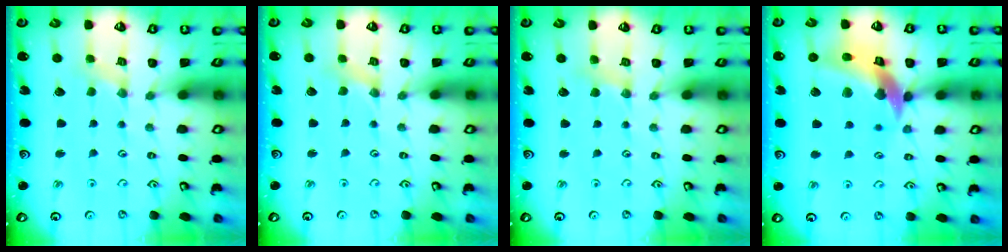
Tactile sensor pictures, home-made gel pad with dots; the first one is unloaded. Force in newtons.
{"total": 0.0}
{"total": 3.2, "press": 3.2, "slide": 0.5}
{"total": 15.0, "press": 14.8, "slide": 2.1}